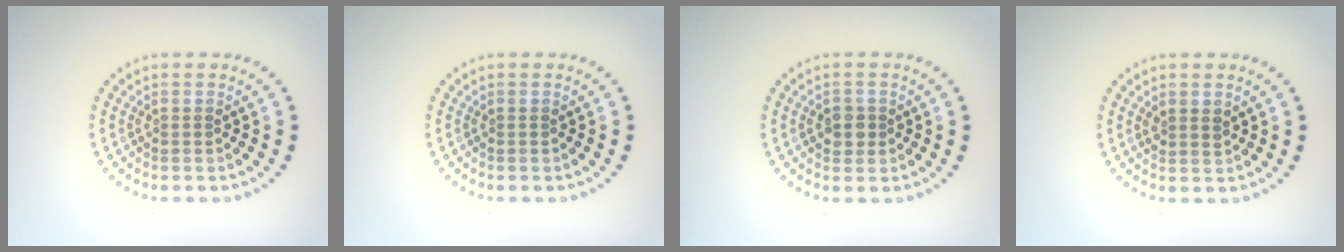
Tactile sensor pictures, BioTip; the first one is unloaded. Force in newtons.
{"total": 0.0}
{"total": 1.8, "press": 1.7, "slide": 0.6}
{"total": 1.2, "press": 1.0, "slide": 0.5}